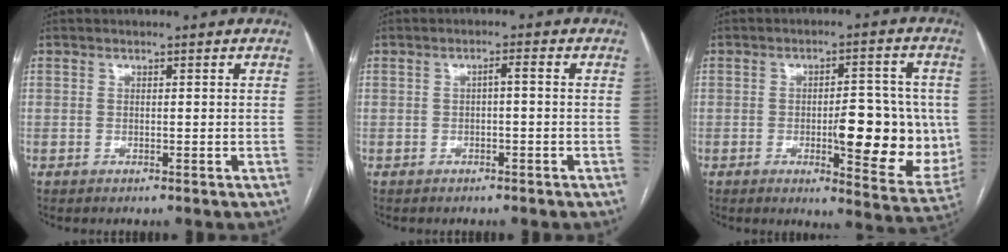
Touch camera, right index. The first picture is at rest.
{"total": 1.4, "force": [-0.2, 0.2, 1.4], "torque": [-0.020, 0.005, -0.001]}
{"total": 14.0, "force": [-1.6, 4.3, 13.2], "torque": [-0.162, 0.004, -0.012]}